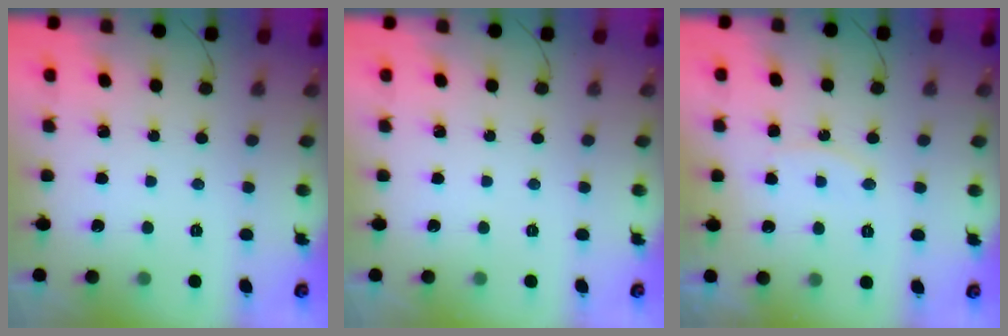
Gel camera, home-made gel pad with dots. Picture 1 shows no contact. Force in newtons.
{"total": 0.0}
{"total": 6.9, "press": 6.9, "slide": 0.3}